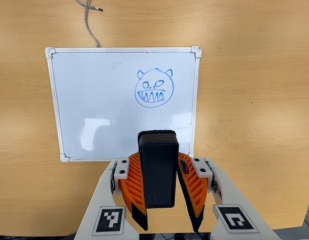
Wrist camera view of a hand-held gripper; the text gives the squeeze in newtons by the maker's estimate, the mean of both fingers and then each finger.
{"total": 8.2, "left": 7.4, "right": 9.0}